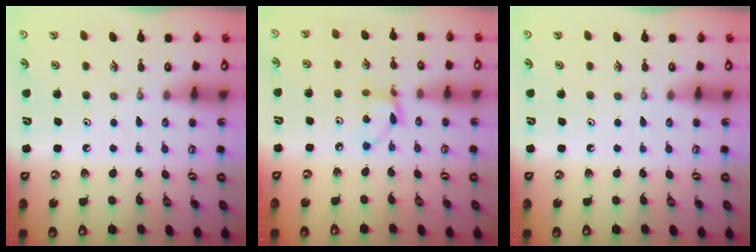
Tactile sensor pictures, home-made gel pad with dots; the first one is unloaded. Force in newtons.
{"total": 4.9, "press": 4.8, "slide": 0.2}
{"total": 0.0}